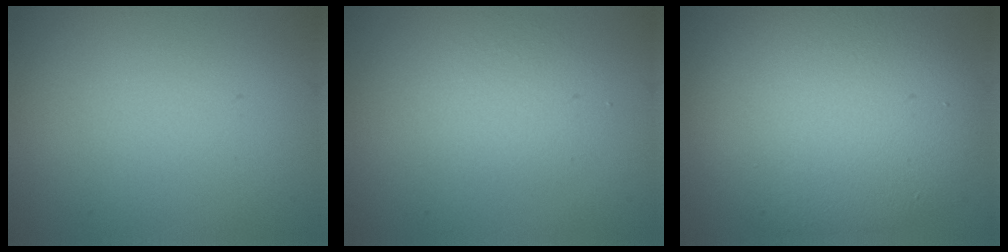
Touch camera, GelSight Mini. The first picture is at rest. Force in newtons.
{"total": 2.3, "press": 2.3, "slide": 0.1}
{"total": 9.9, "press": 9.9, "slide": 0.3}